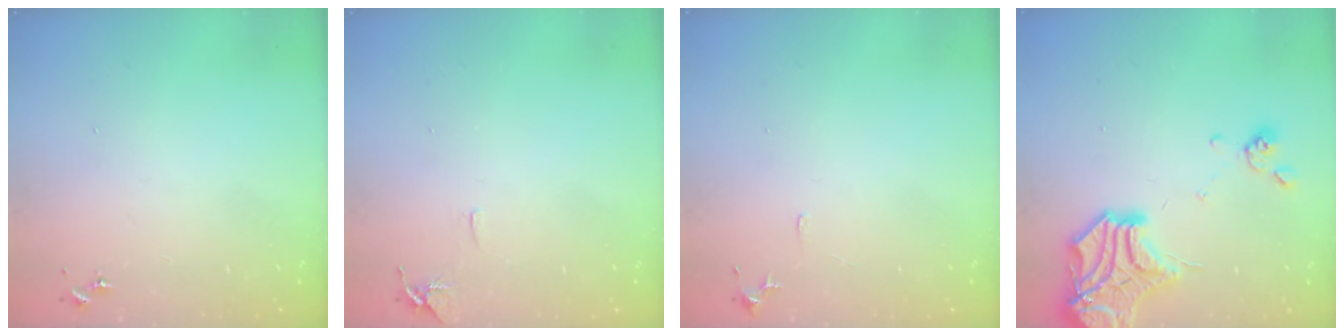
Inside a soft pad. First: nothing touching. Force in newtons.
{"total": 6.5, "press": 6.4, "slide": 0.7}
{"total": 5.7, "press": 5.6, "slide": 0.6}
{"total": 19.9, "press": 19.8, "slide": 2.6}